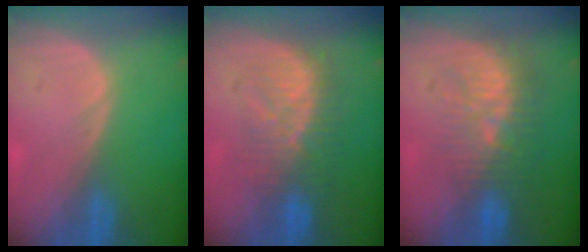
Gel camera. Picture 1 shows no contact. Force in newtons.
{"total": 8.1, "press": 7.9, "slide": 1.6}
{"total": 9.7, "press": 8.9, "slide": 3.8}